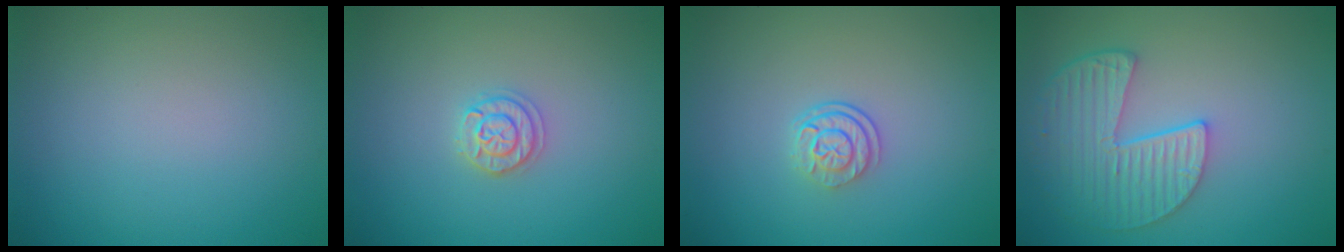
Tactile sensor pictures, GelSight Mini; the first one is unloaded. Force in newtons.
{"total": 1.7, "press": 1.7, "slide": 0.2}
{"total": 2.4, "press": 1.8, "slide": 1.7}
{"total": 5.4, "press": 4.3, "slide": 3.2}